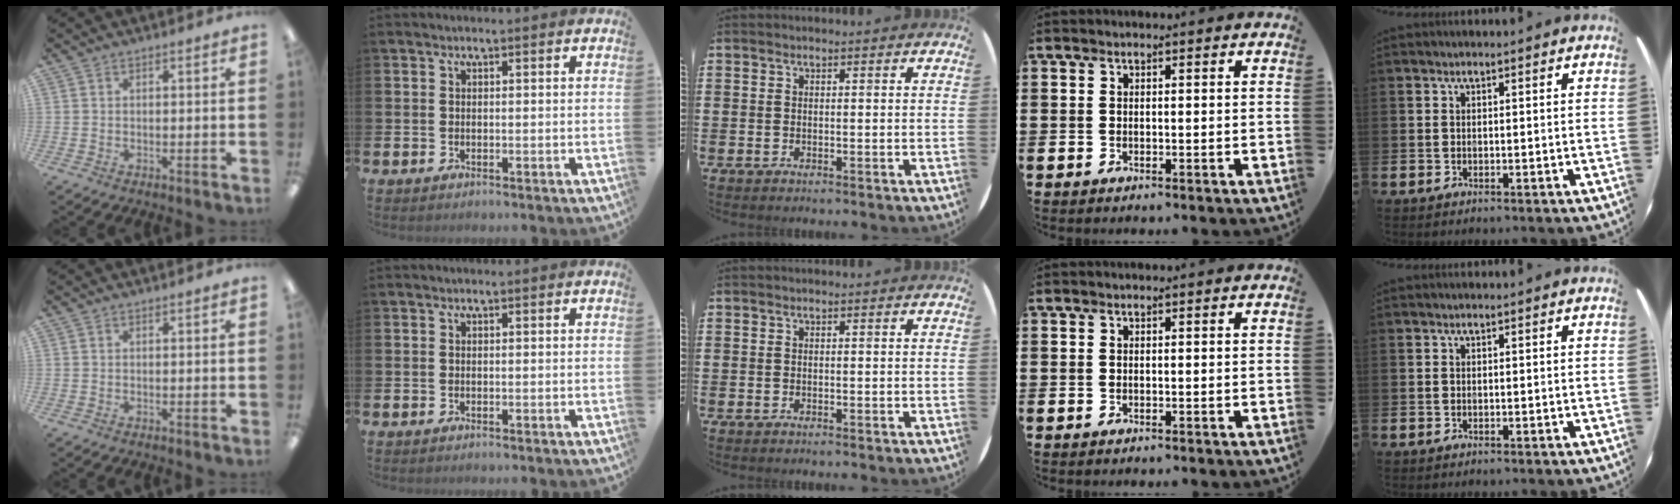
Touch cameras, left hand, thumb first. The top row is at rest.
{}